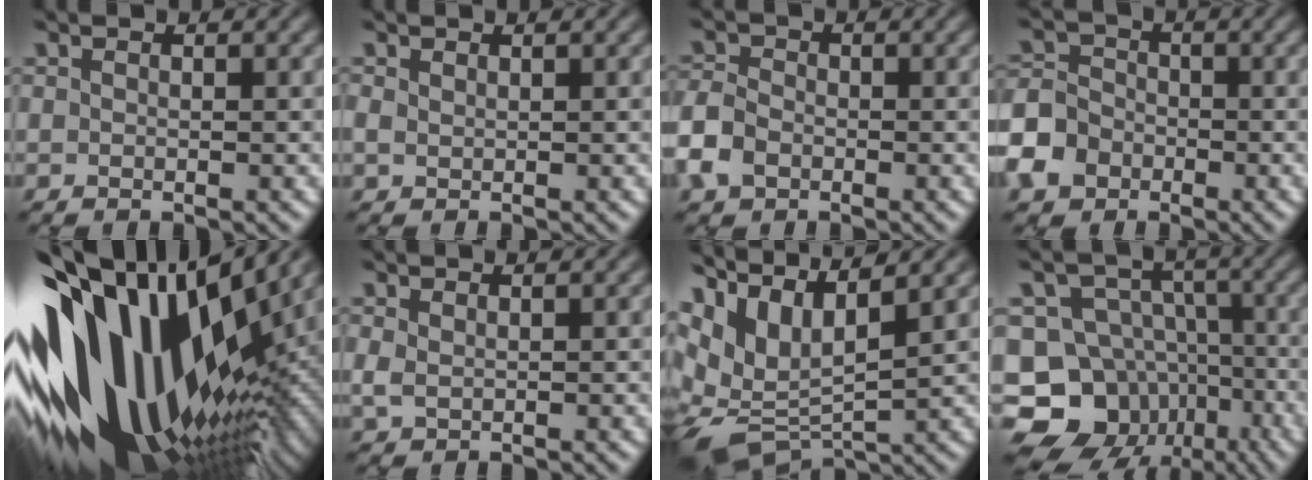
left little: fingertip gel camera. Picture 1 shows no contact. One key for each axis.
{"total": 0.6, "fx": 0.4, "fy": 0.3, "fz": 0.3, "tx": -0.008, "ty": 0.001, "tz": 0.007}
{"total": 3.5, "fx": -1.7, "fy": 2.5, "fz": 1.8, "tx": -0.041, "ty": 0.002, "tz": -0.048}
{"total": 5.3, "fx": -3.0, "fy": 3.9, "fz": 1.8, "tx": -0.033, "ty": -0.005, "tz": -0.073}
{"total": 17.1, "fx": 1.3, "fy": 9.6, "fz": 14.0, "tx": -0.252, "ty": 0.015, "tz": 0.006}
{"total": 0.9, "fx": 0.3, "fy": 0.6, "fz": 0.6, "tx": -0.016, "ty": 0.000, "tz": 0.007}
{"total": 11.7, "fx": 3.1, "fy": 6.5, "fz": 9.3, "tx": -0.186, "ty": 0.003, "tz": 0.067}
{"total": 14.7, "fx": -7.7, "fy": 11.7, "fz": 4.6, "tx": -0.083, "ty": -0.017, "tz": -0.129}